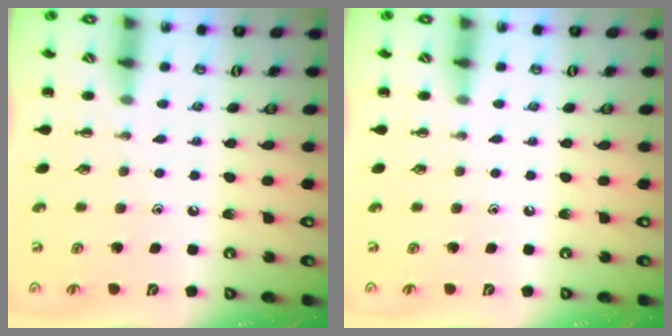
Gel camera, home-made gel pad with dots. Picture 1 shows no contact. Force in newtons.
{"total": 0.0}